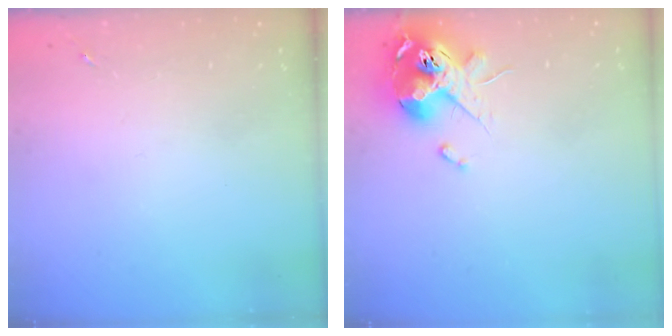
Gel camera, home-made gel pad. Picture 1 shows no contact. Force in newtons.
{"total": 14.1, "press": 14.0, "slide": 1.7}